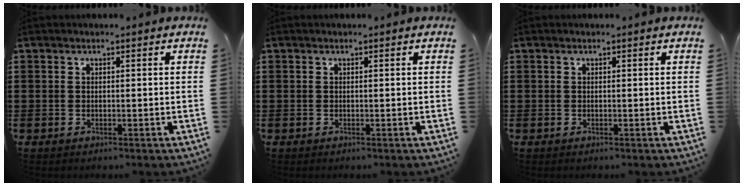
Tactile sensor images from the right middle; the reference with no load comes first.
{"total": 0.0}
{"total": 0.0}